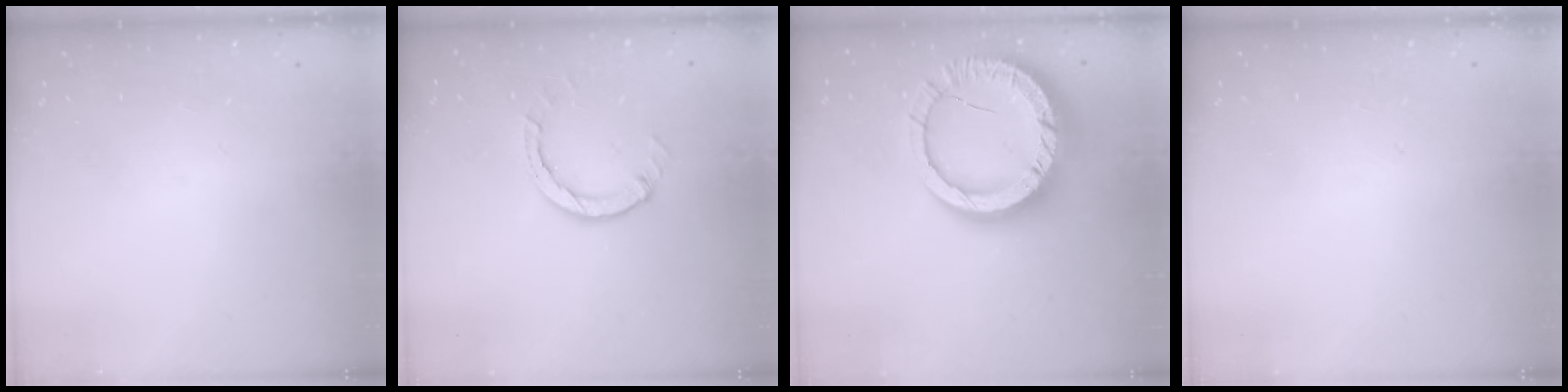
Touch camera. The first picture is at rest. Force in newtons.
{"total": 3.8, "press": 3.8, "slide": 0.4}
{"total": 19.3, "press": 19.2, "slide": 1.7}
{"total": 2.6, "press": 2.6, "slide": 0.2}